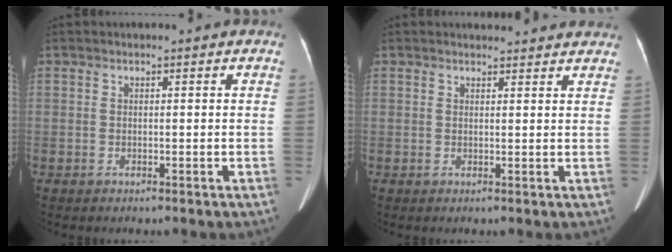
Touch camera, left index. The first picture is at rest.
{"total": 7.0, "force": [6.7, 1.2, 1.5], "torque": [-0.010, 0.011, 0.061]}